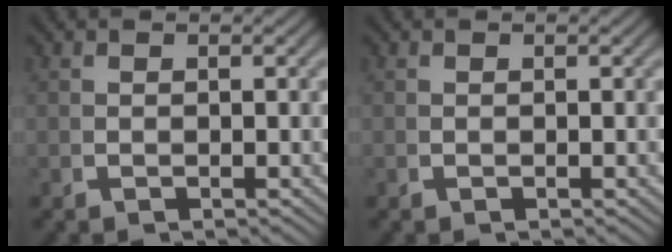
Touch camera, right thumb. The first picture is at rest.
{"total": 0.0}